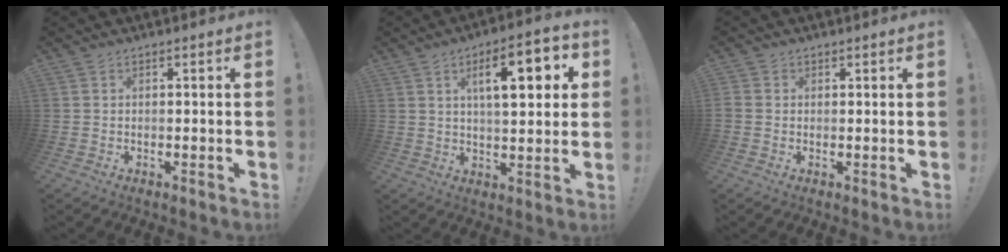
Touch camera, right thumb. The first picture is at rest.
{"total": 13.5, "force": [4.4, 4.6, 11.9], "torque": [-0.172, -0.002, 0.062]}
{"total": 1.7, "force": [0.2, 1.6, 0.5], "torque": [-0.017, 0.005, 0.007]}